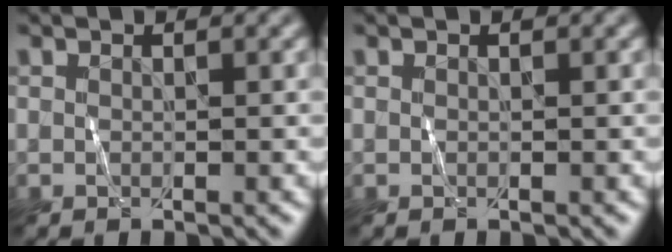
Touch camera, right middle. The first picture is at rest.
{"total": 0.0}